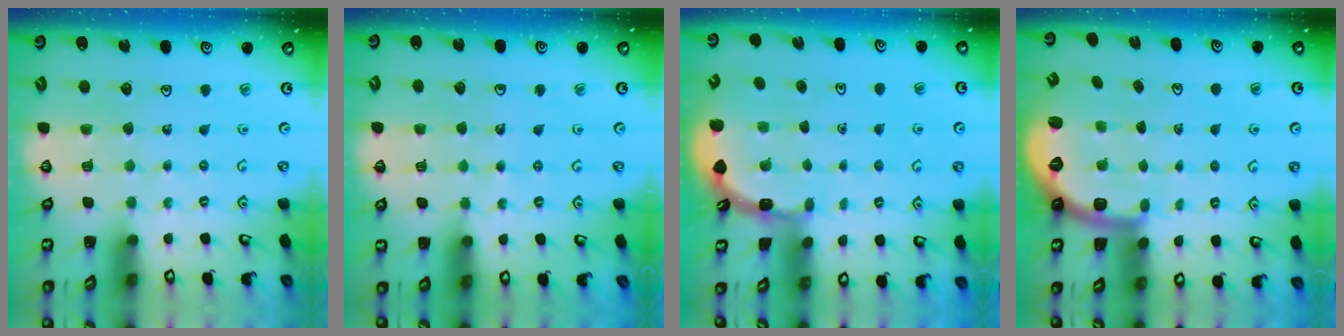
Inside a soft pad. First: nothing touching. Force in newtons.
{"total": 3.7, "press": 3.5, "slide": 1.2}
{"total": 2.0, "press": 2.0, "slide": 0.1}
{"total": 1.8, "press": 1.8, "slide": 0.5}